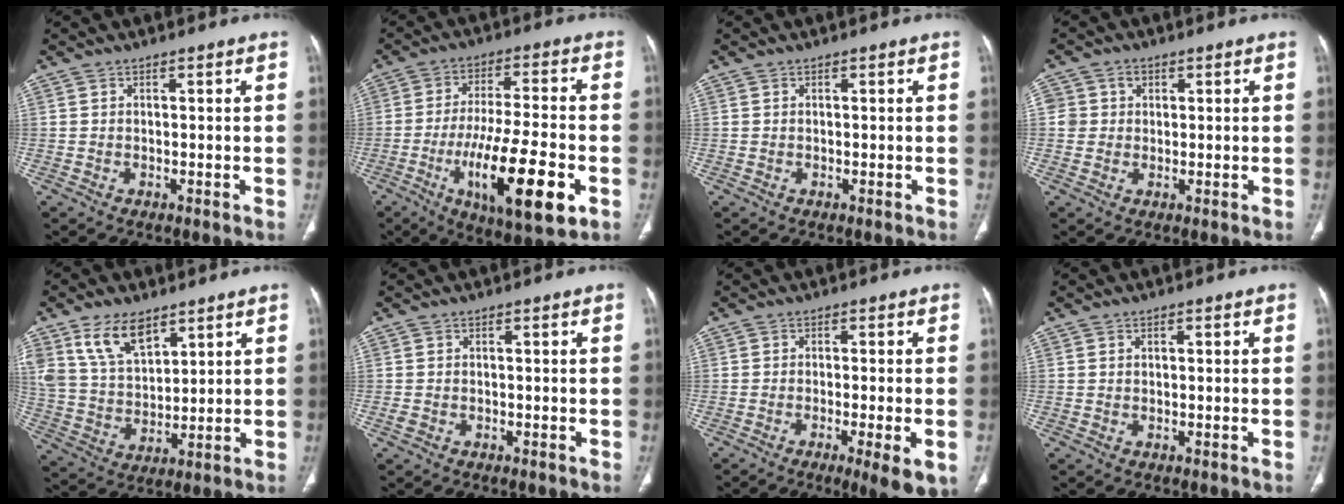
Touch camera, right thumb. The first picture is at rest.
{"total": 18.7, "force": [-6.3, 5.1, 16.9], "torque": [-0.289, 0.008, -0.093]}
{"total": 0.0}
{"total": 3.8, "force": [0.8, 3.6, 0.6], "torque": [0.012, 0.003, 0.014]}
{"total": 11.5, "force": [7.1, 6.1, 6.6], "torque": [-0.107, -0.031, 0.149]}
{"total": 1.0, "force": [-0.4, 0.8, 0.5], "torque": [-0.014, 0.002, -0.007]}
{"total": 8.3, "force": [-3.5, 1.4, 7.4], "torque": [-0.104, -0.011, -0.050]}
{"total": 0.6, "force": [0.2, 0.4, 0.4], "torque": [-0.008, 0.001, 0.003]}